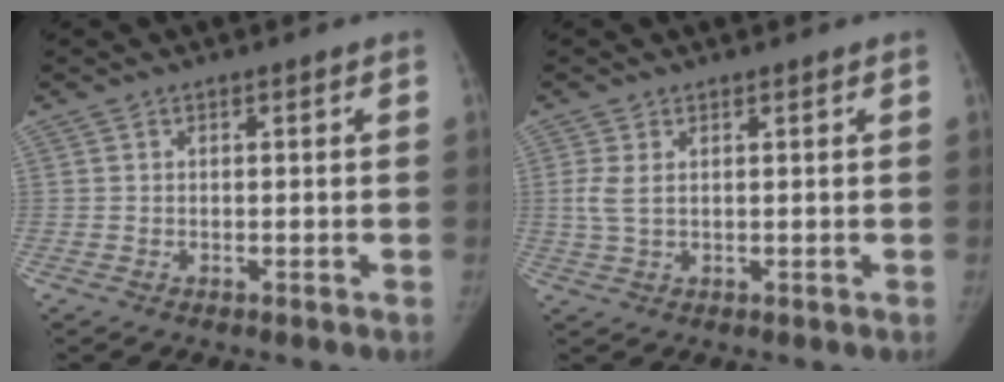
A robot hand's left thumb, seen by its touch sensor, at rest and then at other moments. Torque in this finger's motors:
{"motor_torque": [0.67, 0.54, 0.42, -0.68, 0.10]}